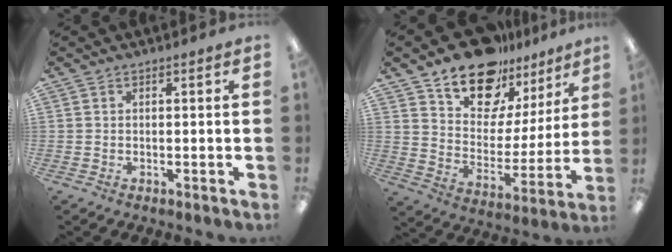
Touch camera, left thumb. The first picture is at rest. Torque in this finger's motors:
{"motor_torque": [0.39, 0.40, 1.39, -1.38, 0.22]}